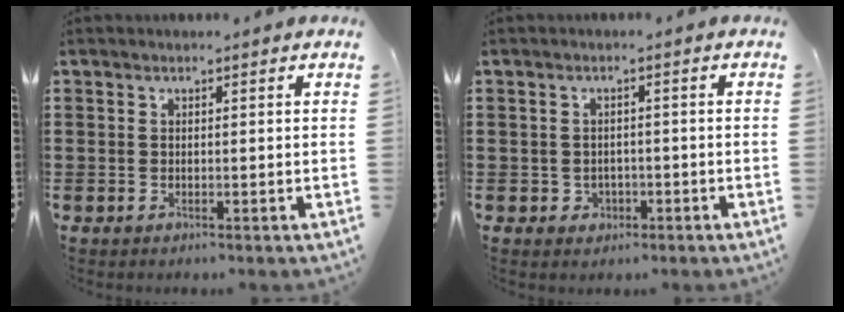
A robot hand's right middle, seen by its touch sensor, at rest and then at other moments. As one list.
[{"total": 1.3, "force": [-0.7, 0.9, 0.5], "torque": [-0.013, -0.001, -0.017]}]